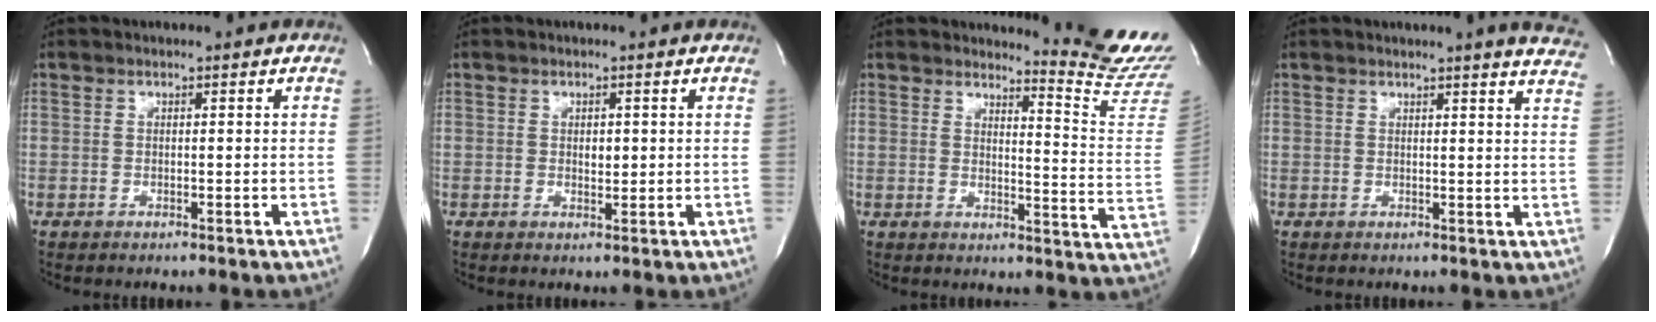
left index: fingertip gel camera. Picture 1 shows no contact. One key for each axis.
{"total": 1.3, "fx": 0.1, "fy": 0.8, "fz": 1.0, "tx": -0.012, "ty": -0.006, "tz": 0.002}
{"total": 11.2, "fx": 10.9, "fy": -2.2, "fz": 0.8, "tx": -0.010, "ty": -0.144, "tz": 0.114}
{"total": 10.4, "fx": 9.5, "fy": 0.0, "fz": 4.4, "tx": -0.046, "ty": -0.048, "tz": 0.079}